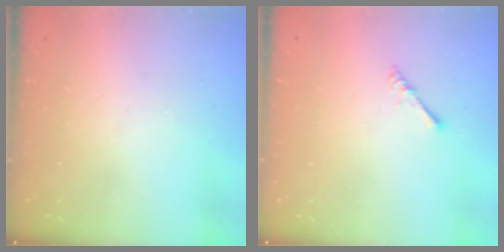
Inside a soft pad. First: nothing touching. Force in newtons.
{"total": 1.7, "press": 1.6, "slide": 0.4}